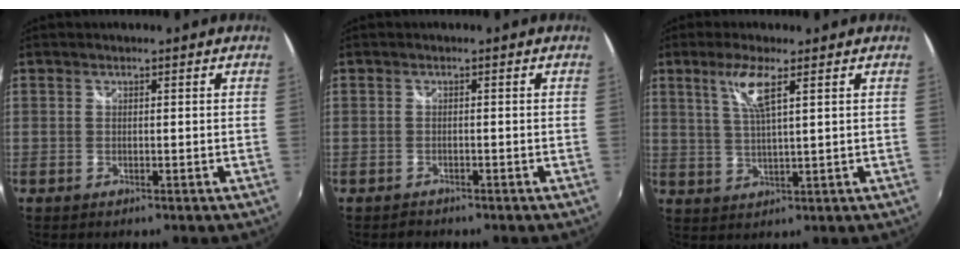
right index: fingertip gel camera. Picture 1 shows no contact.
{"total": 1.2, "force": [-1.1, 0.4, -0.1], "torque": [-0.002, 0.001, -0.018]}
{"total": 5.8, "force": [2.8, 0.3, 5.1], "torque": [-0.103, -0.002, 0.058]}